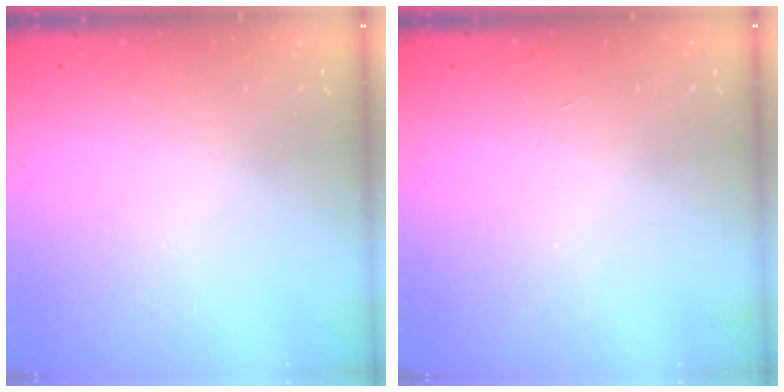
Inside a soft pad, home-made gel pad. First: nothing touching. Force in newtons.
{"total": 0.0}